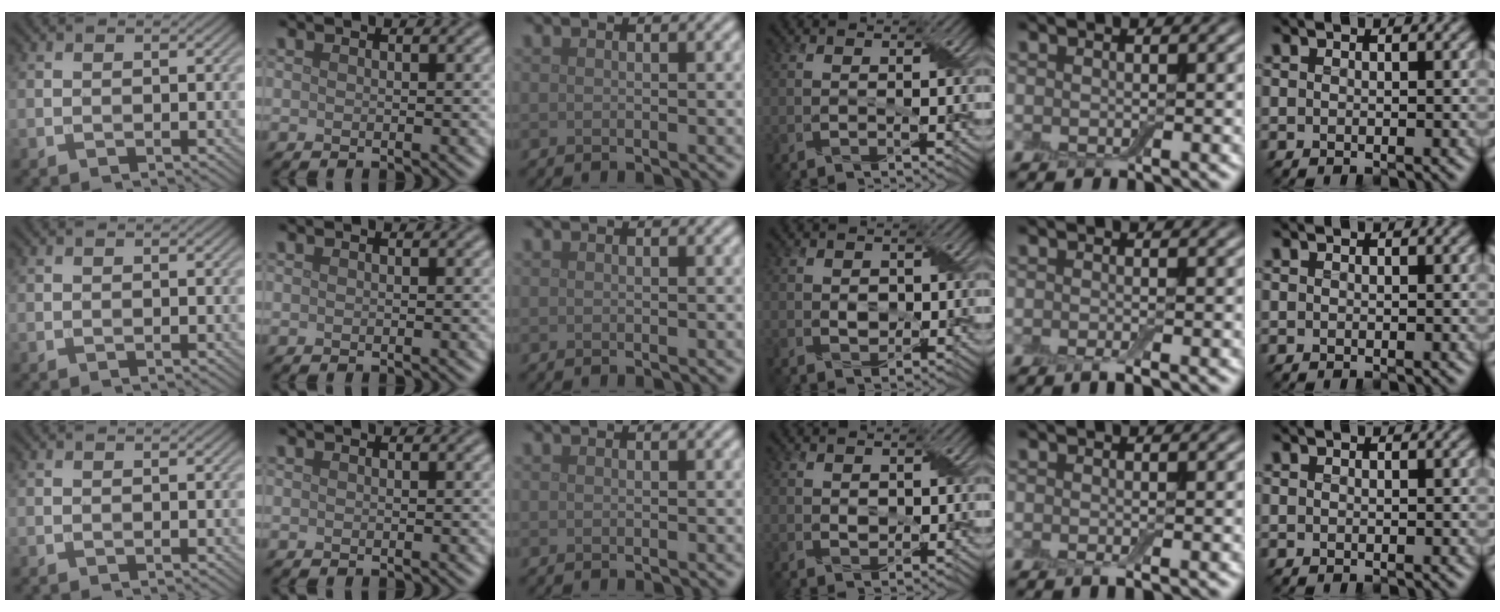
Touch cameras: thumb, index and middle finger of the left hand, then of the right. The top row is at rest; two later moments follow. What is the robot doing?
{"motion": "peel", "object": "small bumper sticker"}